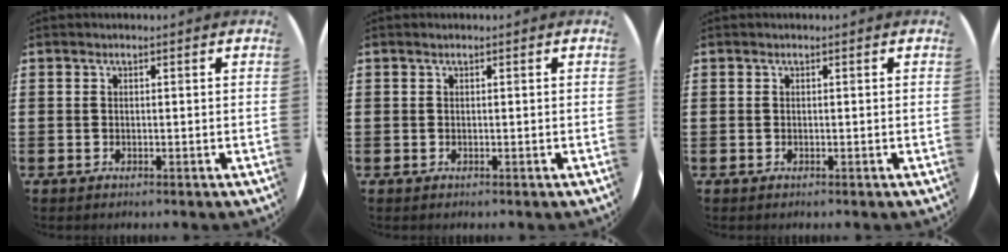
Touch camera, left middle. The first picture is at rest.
{"total": 0.0}
{"total": 0.0}